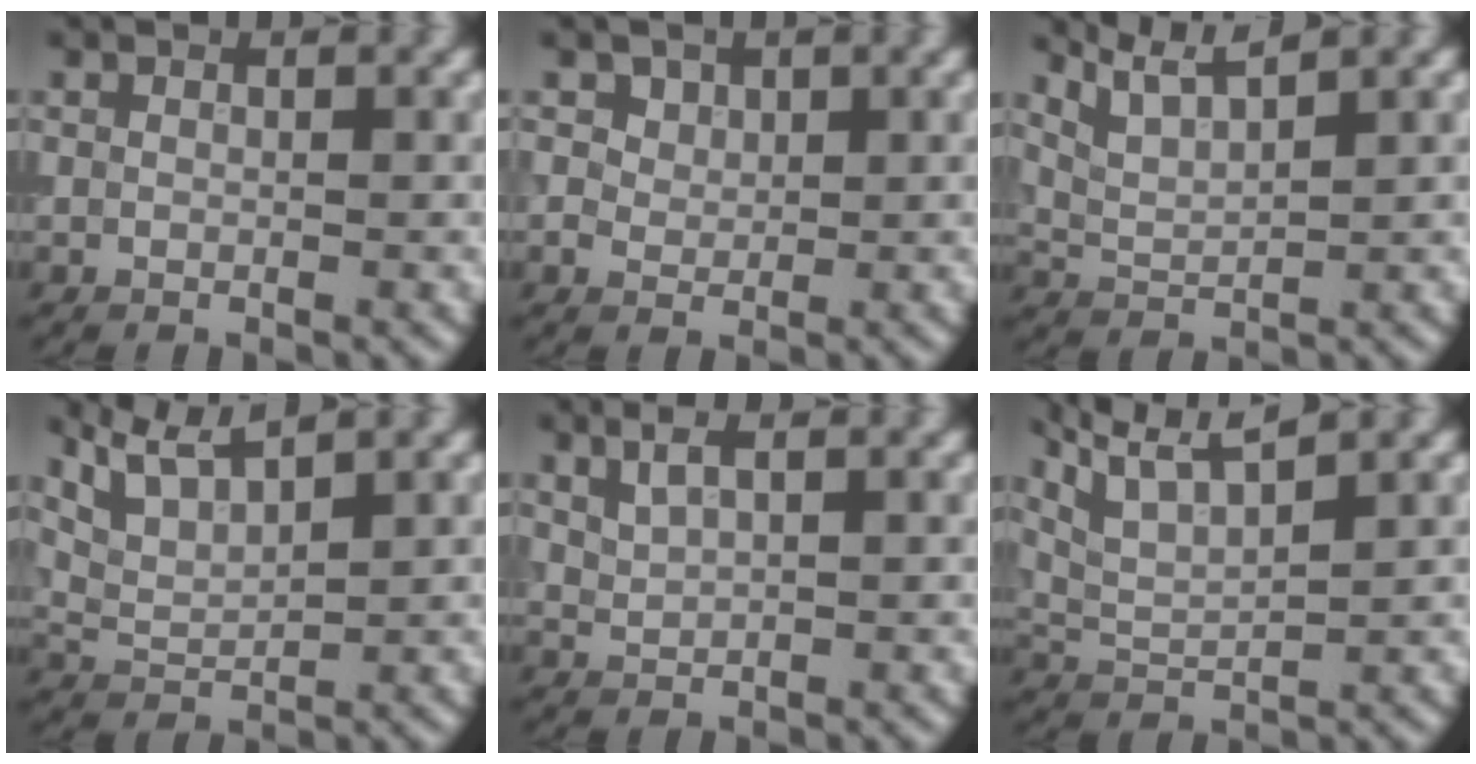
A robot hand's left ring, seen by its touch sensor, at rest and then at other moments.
{"total": 3.2, "force": [2.0, 2.2, 1.3], "torque": [-0.037, 0.001, 0.033]}
{"total": 4.0, "force": [3.3, 0.8, 2.1], "torque": [-0.046, 0.009, 0.064]}
{"total": 4.5, "force": [3.7, 1.0, 2.5], "torque": [-0.060, 0.010, 0.073]}
{"total": 1.9, "force": [1.3, 0.6, 1.3], "torque": [-0.030, 0.001, 0.029]}
{"total": 7.0, "force": [5.1, 1.8, 4.5], "torque": [-0.085, 0.029, 0.065]}